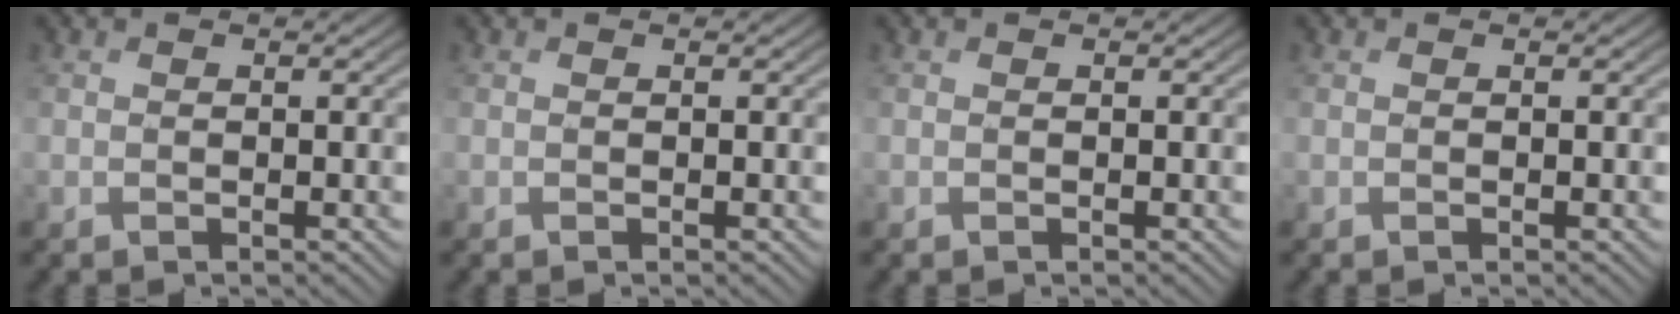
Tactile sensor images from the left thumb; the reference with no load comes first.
{"total": 0.0}
{"total": 0.0}
{"total": 0.0}